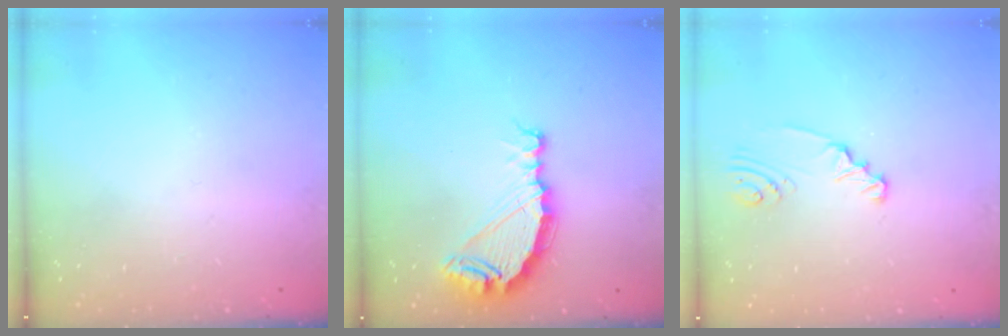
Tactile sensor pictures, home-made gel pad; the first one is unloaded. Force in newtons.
{"total": 15.1, "press": 15.1, "slide": 0.2}
{"total": 2.3, "press": 2.3, "slide": 0.2}